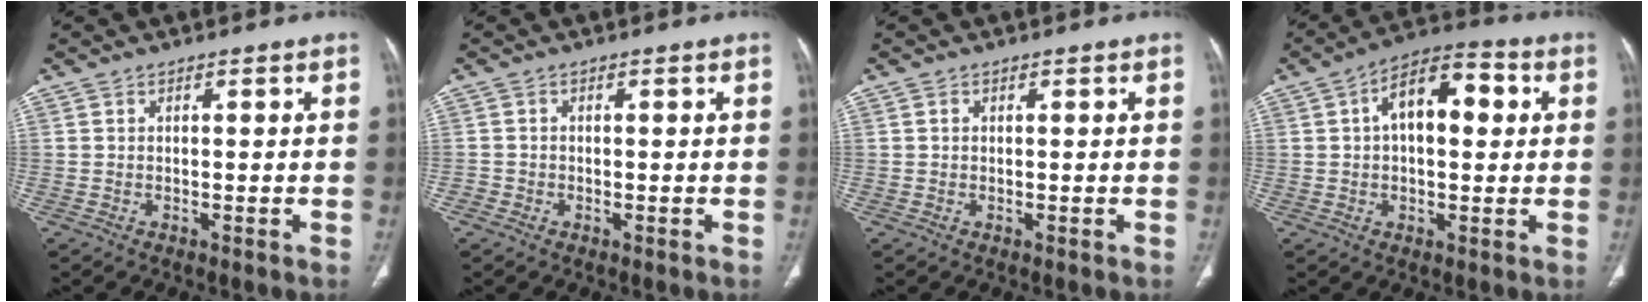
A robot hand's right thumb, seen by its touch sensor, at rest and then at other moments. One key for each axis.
{"total": 1.1, "fx": -0.5, "fy": 1.0, "fz": 0.0, "tx": 0.004, "ty": 0.005, "tz": -0.013}
{"total": 0.5, "fx": 0.2, "fy": 0.5, "fz": 0.2, "tx": -0.002, "ty": 0.001, "tz": 0.003}
{"total": 12.1, "fx": 2.6, "fy": 6.4, "fz": 9.9, "tx": -0.136, "ty": 0.026, "tz": 0.032}